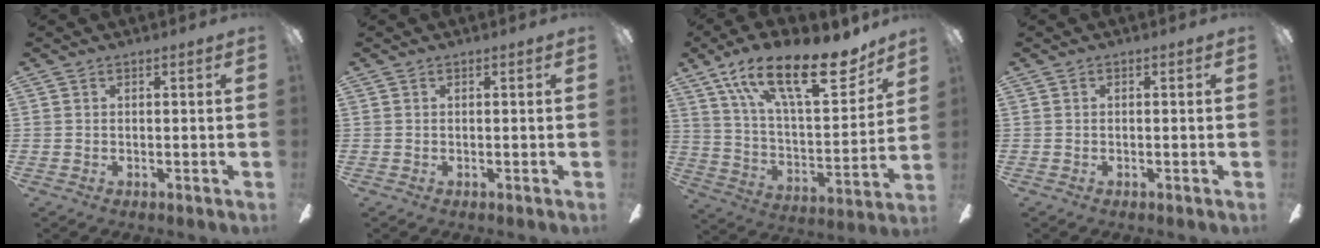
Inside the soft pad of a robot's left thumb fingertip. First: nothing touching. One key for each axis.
{"total": 0.0}
{"total": 24.8, "fx": 16.2, "fy": 9.4, "fz": 16.3, "tx": -0.255, "ty": -0.093, "tz": 0.272}
{"total": 0.0}